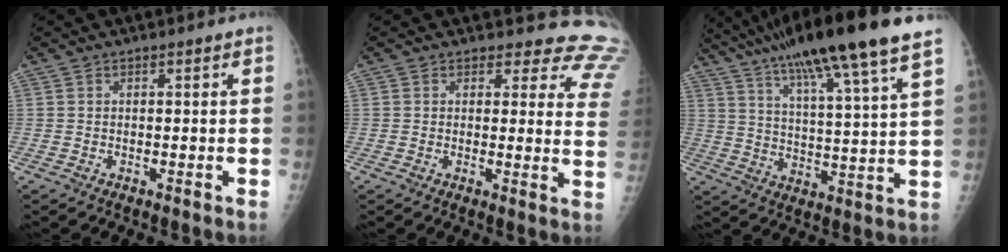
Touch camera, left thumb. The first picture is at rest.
{"total": 13.4, "force": [12.3, 4.7, 2.1], "torque": [0.033, -0.102, 0.095]}
{"total": 21.6, "force": [14.6, 1.9, 15.8], "torque": [-0.261, -0.025, 0.234]}